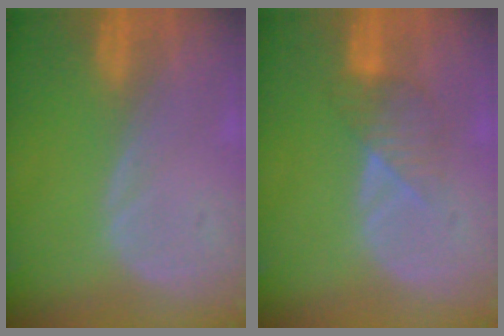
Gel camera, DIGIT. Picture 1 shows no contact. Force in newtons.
{"total": 4.1, "press": 3.8, "slide": 1.4}